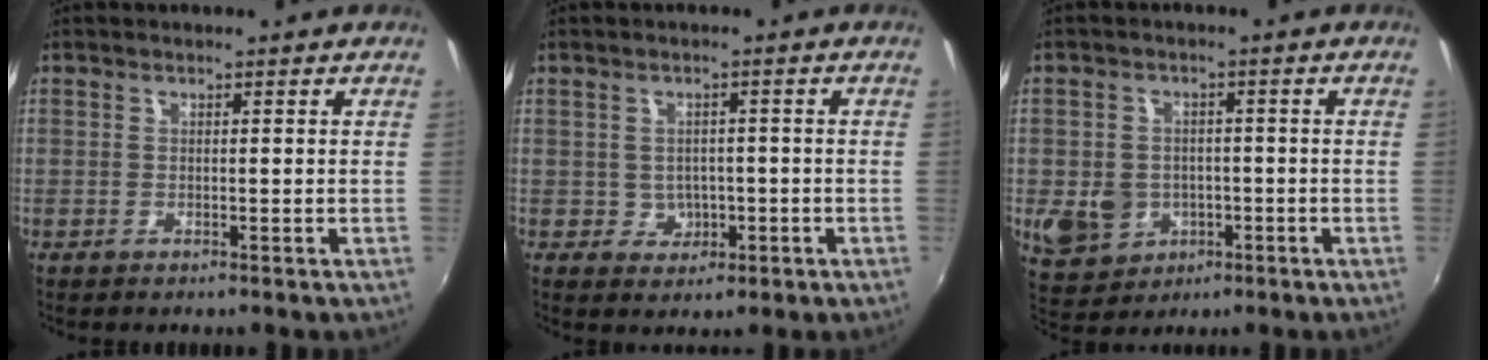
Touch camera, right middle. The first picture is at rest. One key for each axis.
{"total": 3.7, "fx": -0.6, "fy": 3.5, "fz": 0.8, "tx": -0.020, "ty": 0.007, "tz": 0.002}
{"total": 9.0, "fx": -2.3, "fy": 7.7, "fz": 4.0, "tx": -0.104, "ty": 0.001, "tz": -0.020}